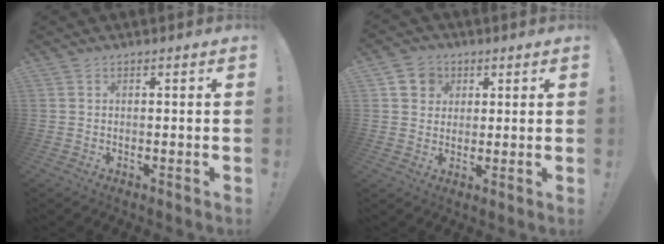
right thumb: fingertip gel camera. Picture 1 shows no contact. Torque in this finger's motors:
{"motor_torque": [0.10, 0.06, 0.31, 0.10, -0.01]}